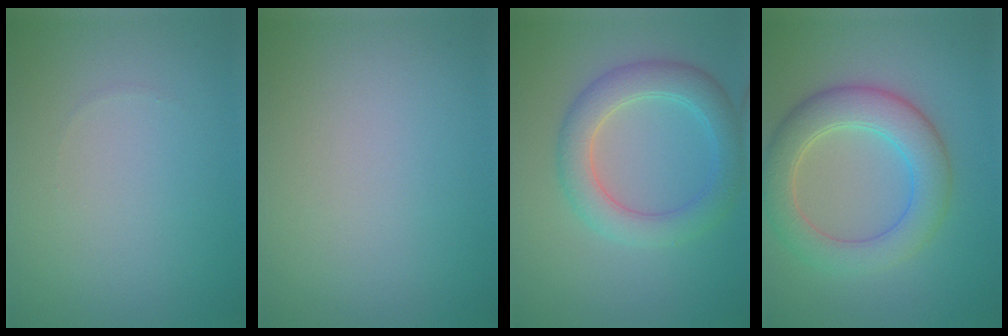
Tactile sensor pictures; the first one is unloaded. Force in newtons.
{"total": 0.0}
{"total": 4.7, "press": 4.7, "slide": 0.1}
{"total": 6.0, "press": 5.9, "slide": 0.4}